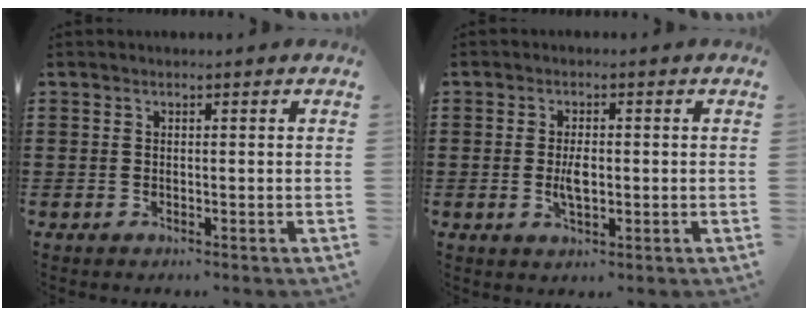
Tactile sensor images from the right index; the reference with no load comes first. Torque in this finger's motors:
{"motor_torque": [1.11, 1.03, 0.51, 0.11]}